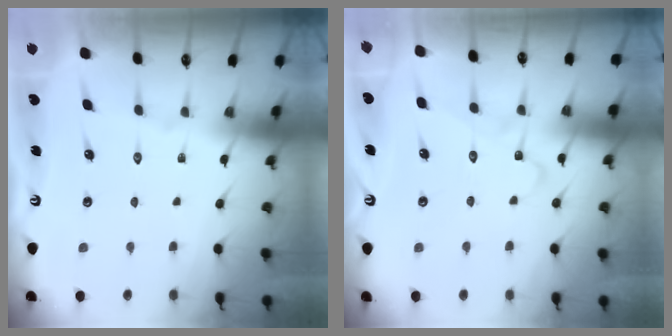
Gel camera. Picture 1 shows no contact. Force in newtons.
{"total": 5.0, "press": 5.0, "slide": 0.4}